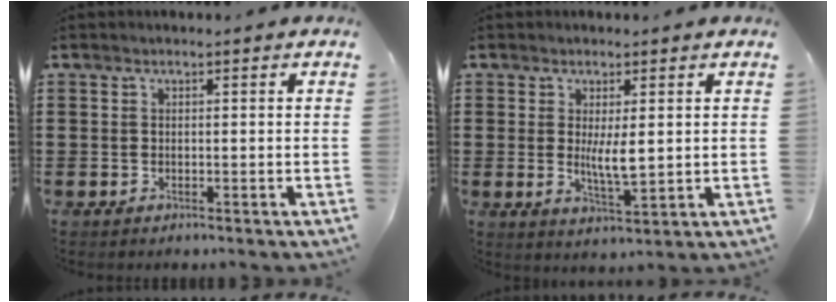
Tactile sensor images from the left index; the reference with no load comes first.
{"total": 4.9, "force": [0.7, 1.2, 4.7], "torque": [-0.080, -0.005, 0.012]}